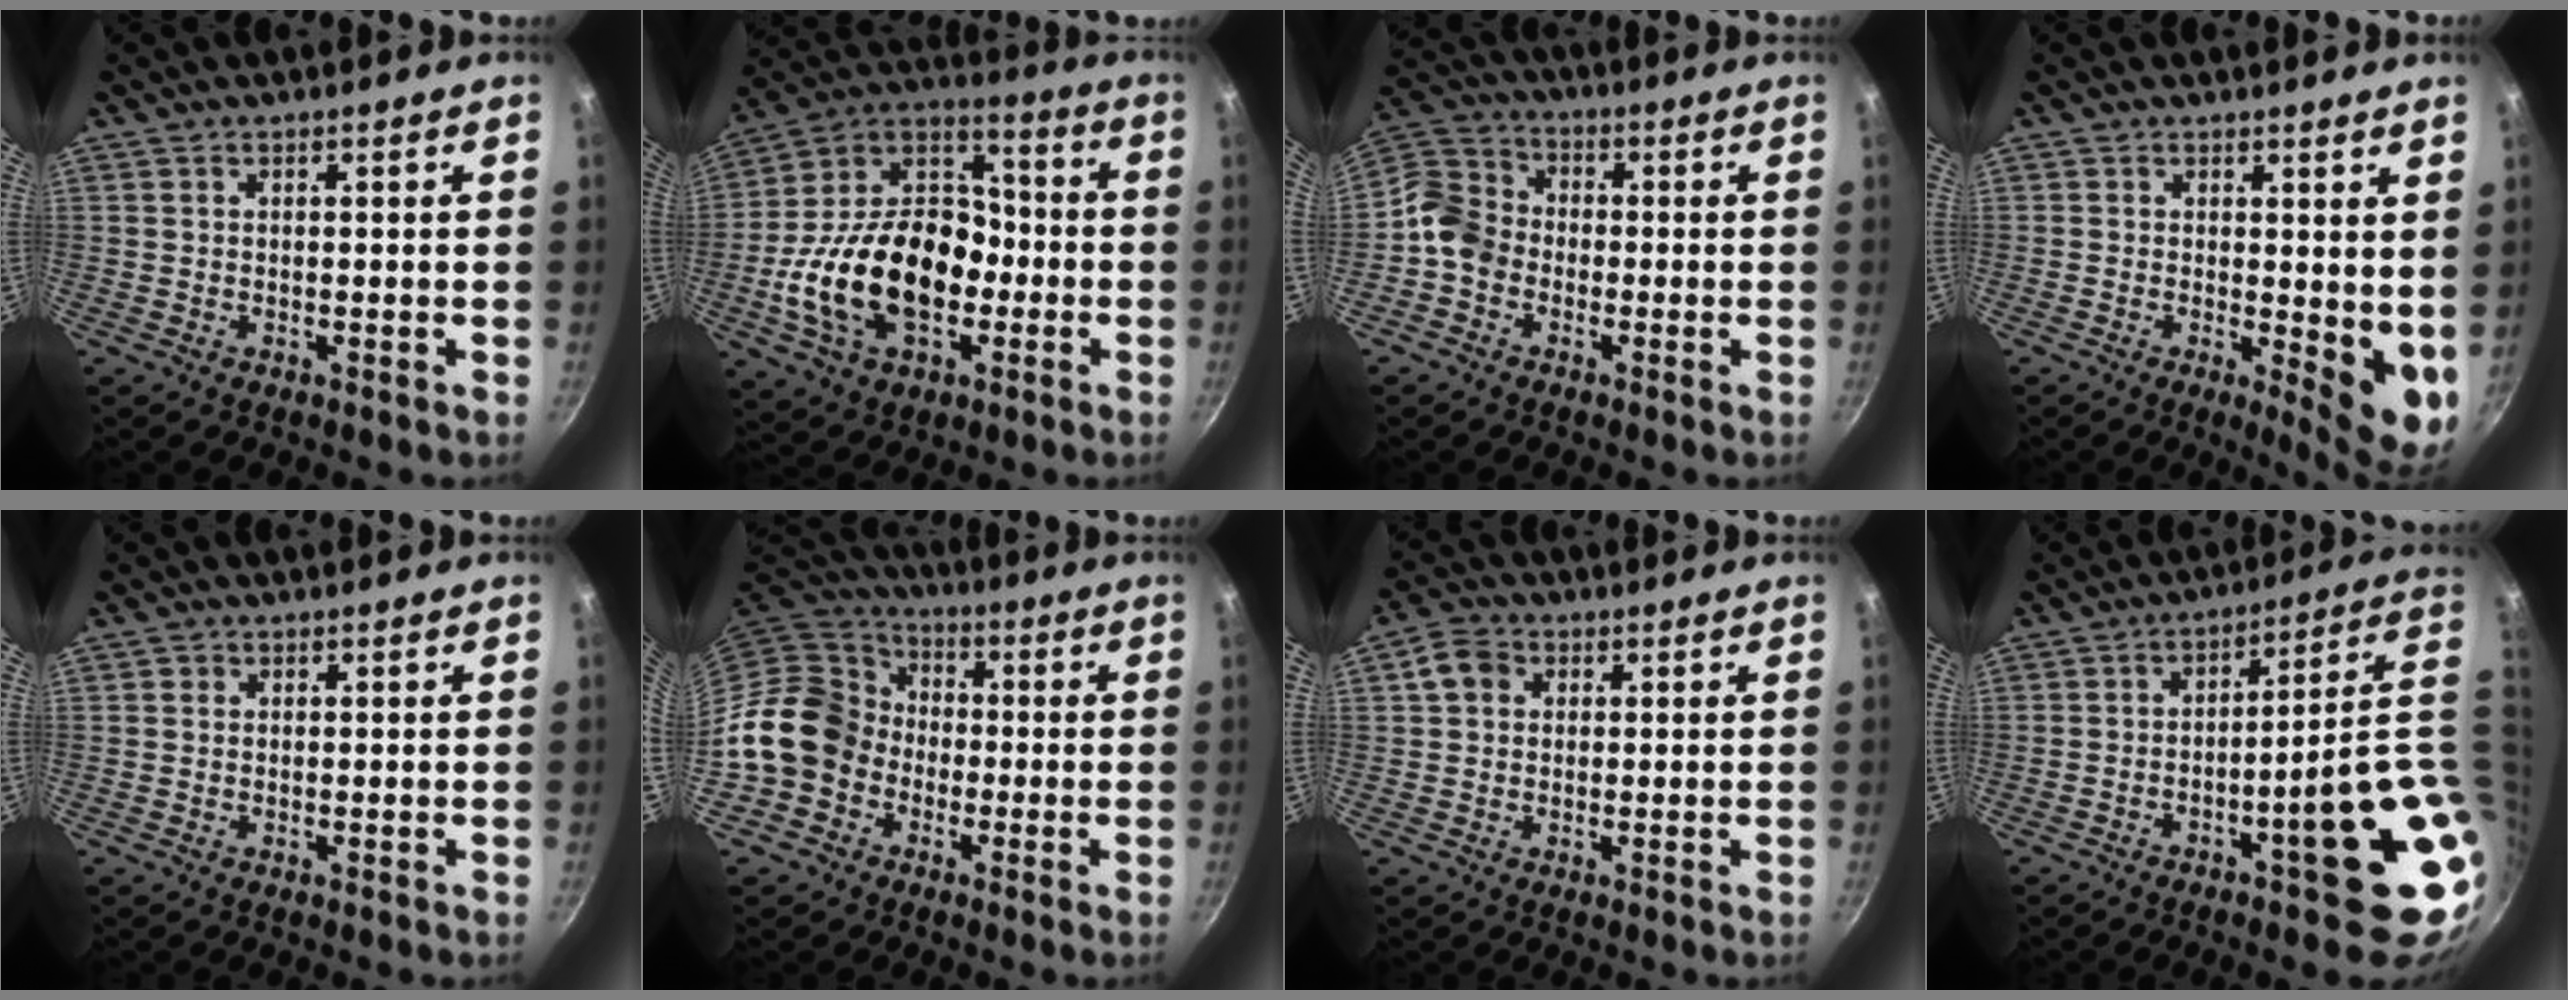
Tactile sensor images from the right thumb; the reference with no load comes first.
{"total": 24.5, "force": [-5.6, 16.2, 17.6], "torque": [-0.292, 0.056, -0.104]}
{"total": 8.0, "force": [-2.4, 6.6, 3.9], "torque": [-0.050, 0.030, -0.070]}
{"total": 7.7, "force": [0.9, 2.9, 7.1], "torque": [-0.082, -0.021, 0.015]}
{"total": 0.9, "force": [0.2, 0.9, 0.2], "torque": [0.000, 0.001, 0.000]}
{"total": 13.0, "force": [-3.1, 11.3, 5.7], "torque": [-0.061, 0.045, -0.069]}
{"total": 4.8, "force": [1.1, 4.0, 2.4], "torque": [-0.029, 0.009, 0.008]}
{"total": 19.3, "force": [-3.6, 4.8, 18.4], "torque": [-0.208, 0.020, -0.041]}